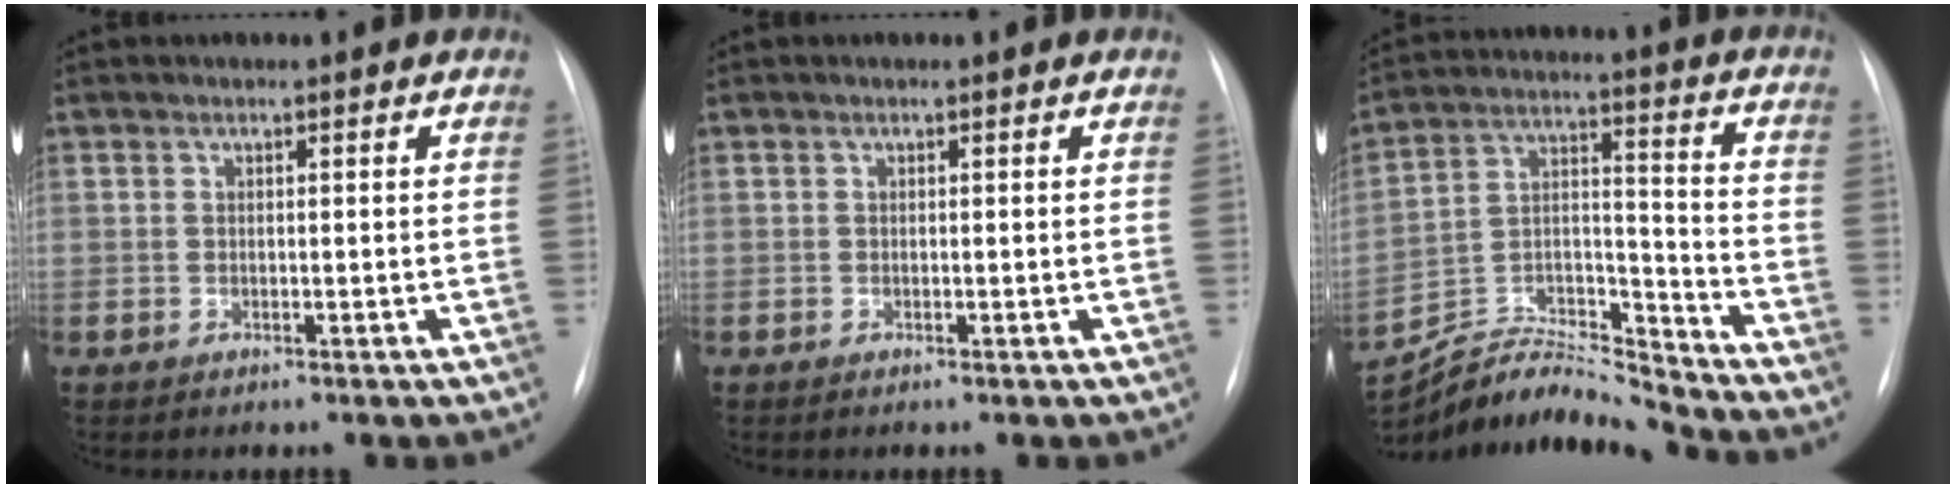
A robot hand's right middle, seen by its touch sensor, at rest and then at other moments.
{"total": 0.0}
{"total": 14.1, "force": [-14.0, -1.5, 0.6], "torque": [-0.014, 0.040, -0.256]}